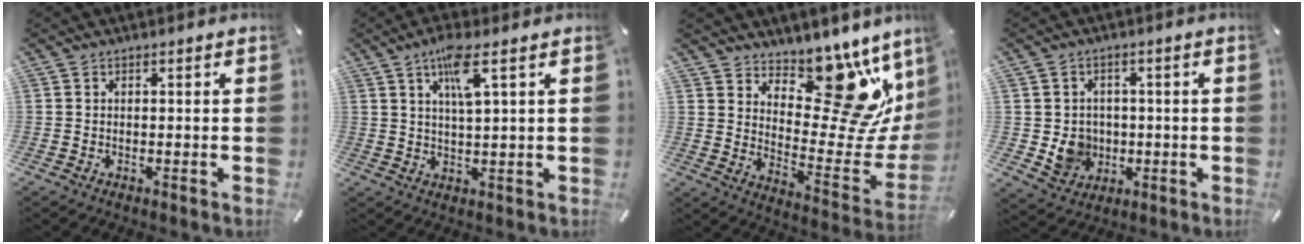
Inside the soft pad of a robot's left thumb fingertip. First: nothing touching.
{"total": 7.4, "force": [3.6, 1.1, 6.3], "torque": [-0.125, 0.001, 0.058]}
{"total": 18.0, "force": [10.8, 10.0, 10.3], "torque": [-0.106, -0.098, 0.179]}
{"total": 7.3, "force": [-0.4, 7.1, 1.8], "torque": [-0.041, -0.001, -0.004]}